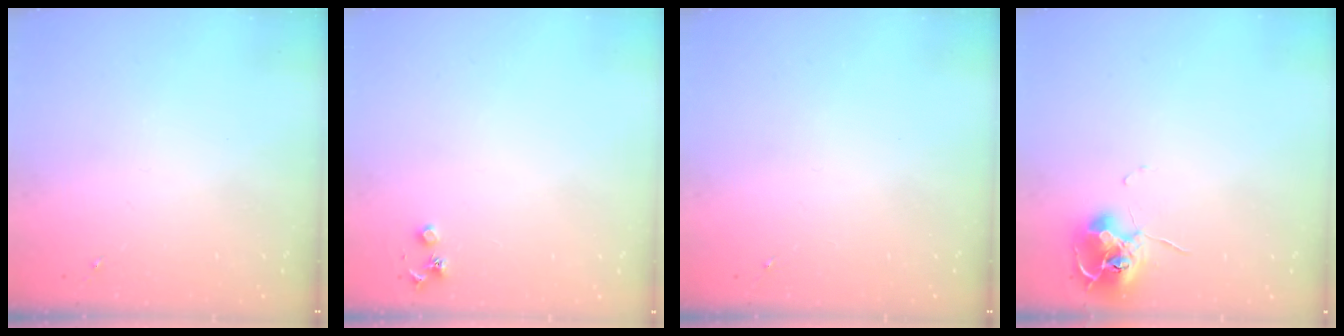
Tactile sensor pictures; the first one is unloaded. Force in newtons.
{"total": 3.6, "press": 3.5, "slide": 0.5}
{"total": 0.0}
{"total": 10.4, "press": 10.4, "slide": 0.9}